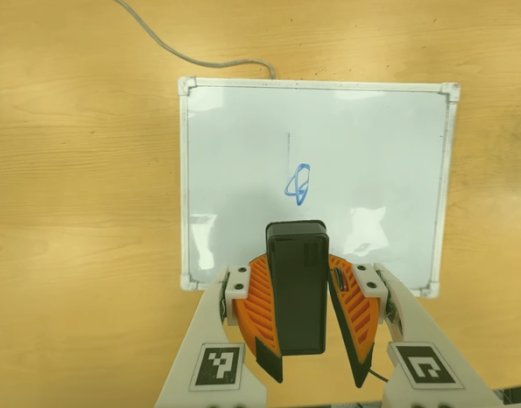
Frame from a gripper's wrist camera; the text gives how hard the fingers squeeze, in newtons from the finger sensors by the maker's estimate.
{"total": 8.3, "left": 8.3, "right": 8.3}